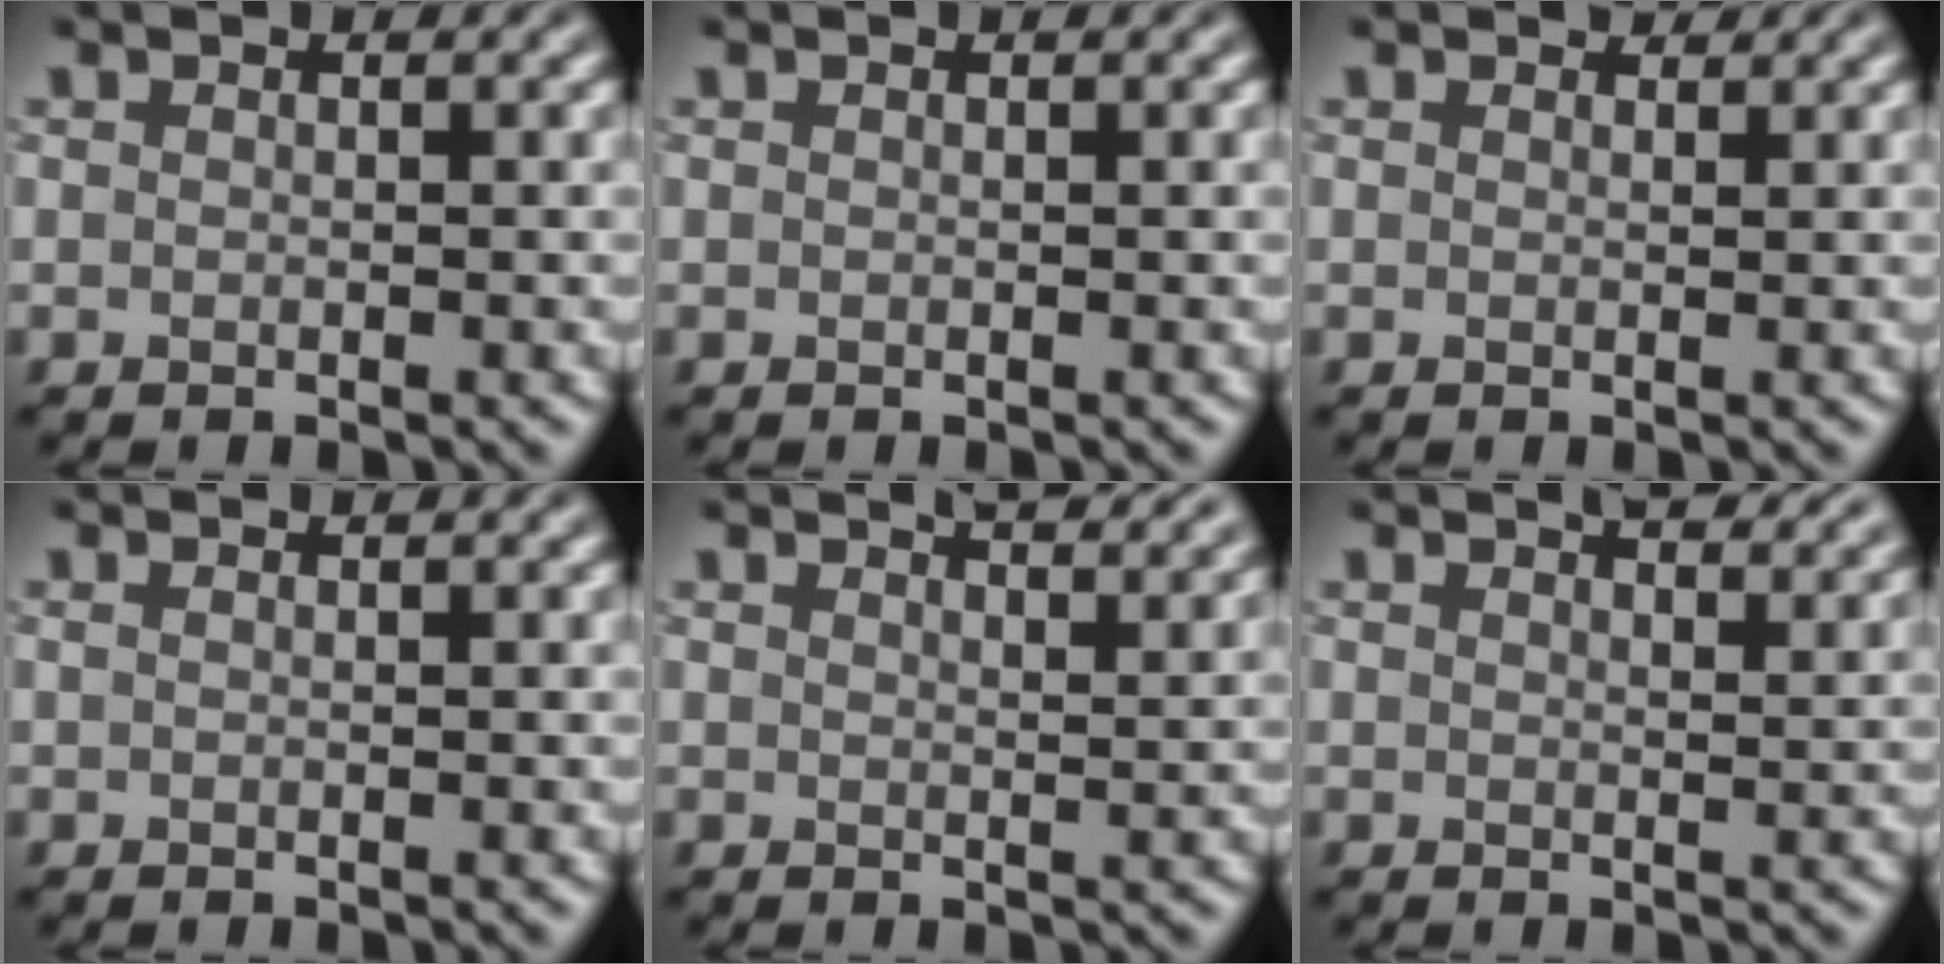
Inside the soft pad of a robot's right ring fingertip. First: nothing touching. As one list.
[{"total": 0.0}, {"total": 1.2, "force": [1.0, 0.4, 0.4], "torque": [-0.009, -0.004, 0.013]}, {"total": 0.6, "force": [0.2, 0.2, 0.5], "torque": [-0.008, 0.000, -0.002]}, {"total": 3.7, "force": [3.1, 1.1, 1.8], "torque": [-0.003, 0.015, 0.021]}, {"total": 3.2, "force": [2.7, 0.9, 1.5], "torque": [-0.010, 0.007, 0.027]}]